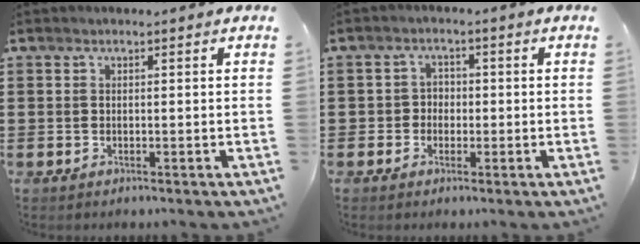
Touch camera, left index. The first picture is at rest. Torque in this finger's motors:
{"motor_torque": [-0.05, 0.09, 0.04, 0.00]}